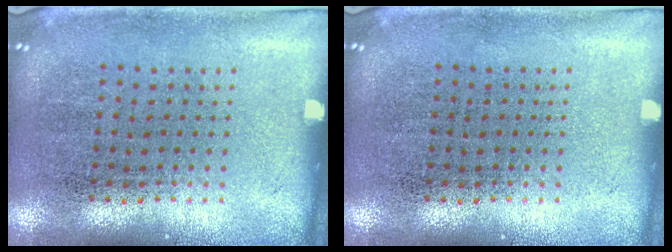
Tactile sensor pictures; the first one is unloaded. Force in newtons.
{"total": 0.0}